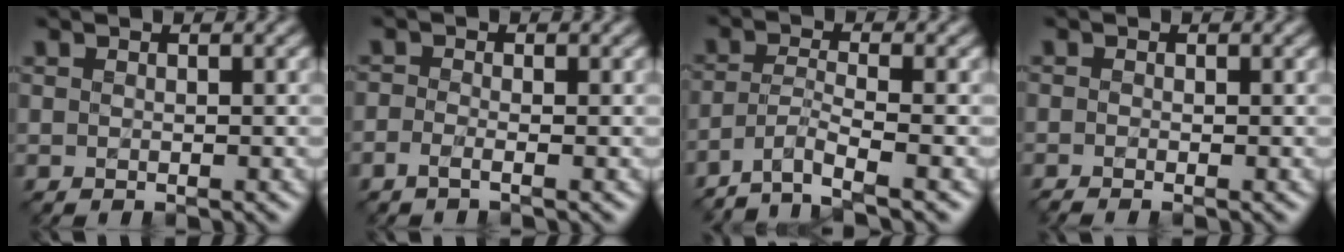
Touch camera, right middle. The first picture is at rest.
{"total": 1.1, "force": [-0.8, 0.3, 0.8], "torque": [-0.021, -0.007, -0.020]}
{"total": 4.2, "force": [-3.0, 0.7, 2.8], "torque": [-0.049, -0.002, -0.067]}
{"total": 0.9, "force": [-0.6, 0.1, 0.6], "torque": [-0.013, -0.012, -0.015]}